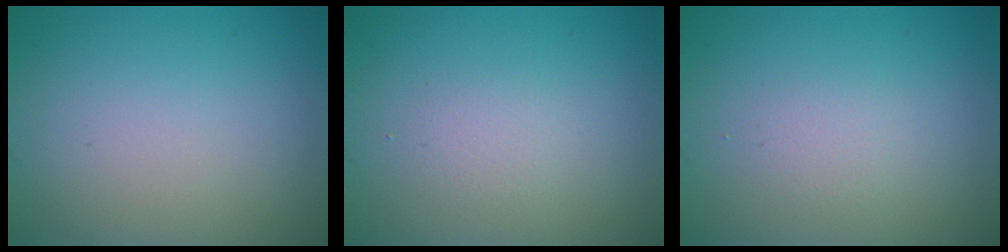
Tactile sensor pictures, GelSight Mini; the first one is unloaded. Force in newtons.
{"total": 1.3, "press": 1.3, "slide": 0.1}
{"total": 1.3, "press": 1.3, "slide": 0.0}